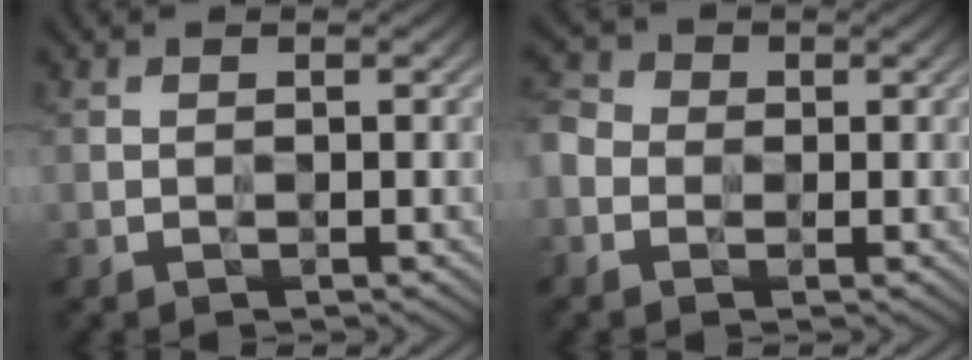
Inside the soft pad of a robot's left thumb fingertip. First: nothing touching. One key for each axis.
{"total": 3.9, "fx": -0.8, "fy": 3.5, "fz": 1.5, "tx": -0.044, "ty": -0.002, "tz": -0.022}